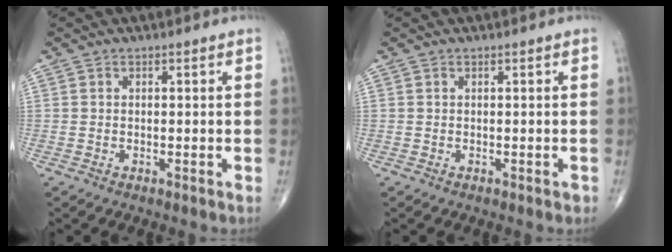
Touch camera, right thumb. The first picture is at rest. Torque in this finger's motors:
{"motor_torque": [0.10, -0.10, -0.33, -0.24, 0.01]}